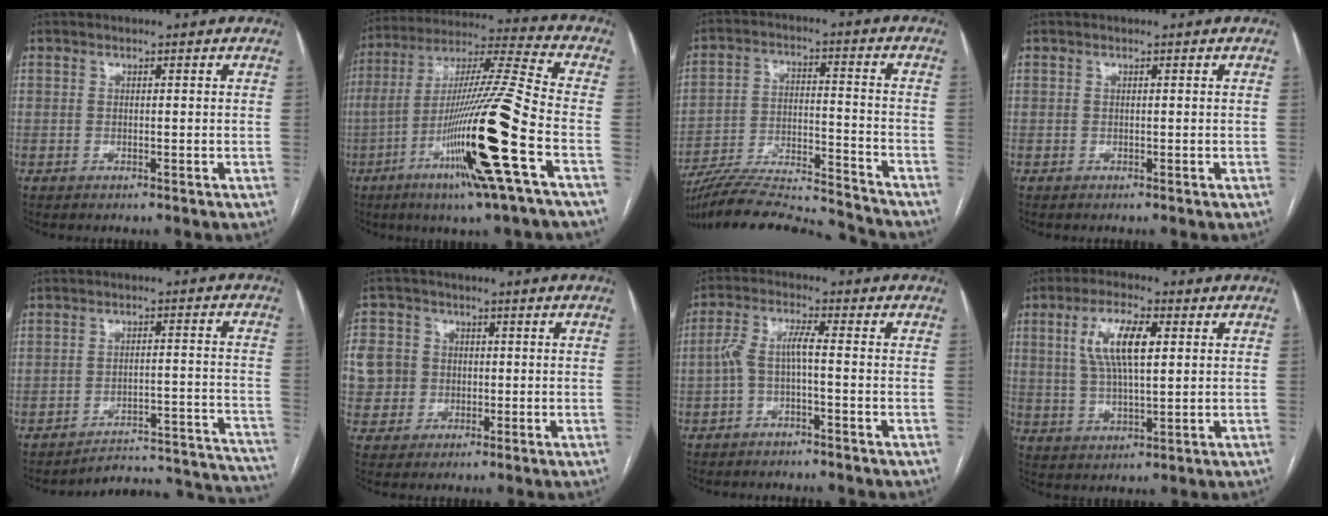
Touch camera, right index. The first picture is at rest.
{"total": 21.4, "force": [-7.5, -0.9, 20.1], "torque": [-0.388, -0.027, -0.147]}
{"total": 21.4, "force": [-20.1, 1.4, 7.1], "torque": [-0.139, -0.008, -0.317]}
{"total": 0.0}
{"total": 20.4, "force": [-20.2, 1.7, 2.6], "torque": [0.003, 0.029, -0.247]}
{"total": 12.3, "force": [-0.2, 11.7, 3.8], "torque": [-0.130, 0.040, 0.013]}
{"total": 5.0, "force": [-1.3, 0.7, 4.8], "torque": [-0.106, 0.026, -0.024]}
{"total": 9.5, "force": [2.6, 2.8, 8.7], "torque": [-0.174, 0.014, 0.053]}